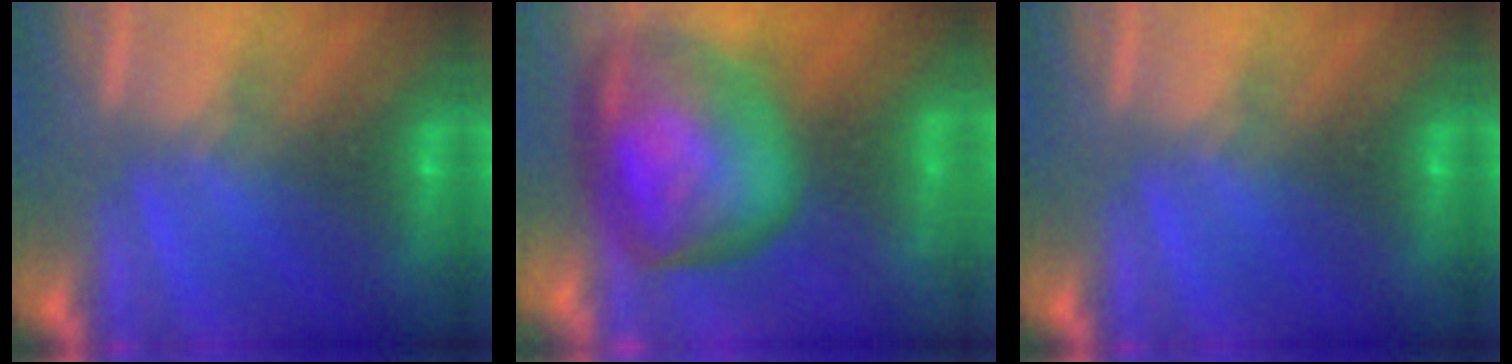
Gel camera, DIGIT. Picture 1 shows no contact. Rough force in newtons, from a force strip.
{"total": 7.9}
{"total": 0.0}